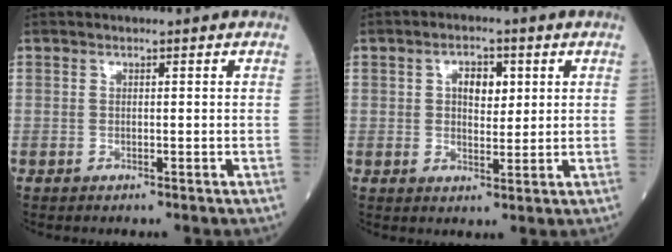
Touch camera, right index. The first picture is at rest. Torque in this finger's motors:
{"motor_torque": [0.02, 0.01, 0.05, 0.03]}